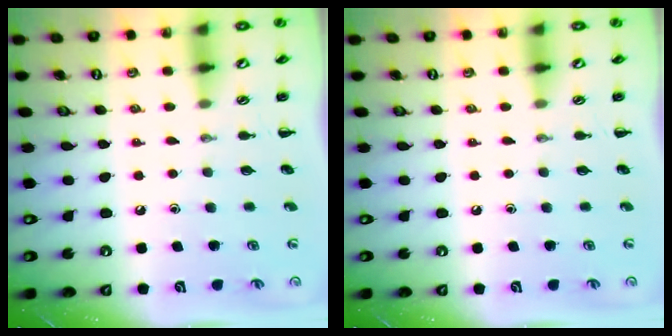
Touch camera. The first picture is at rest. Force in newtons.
{"total": 0.0}